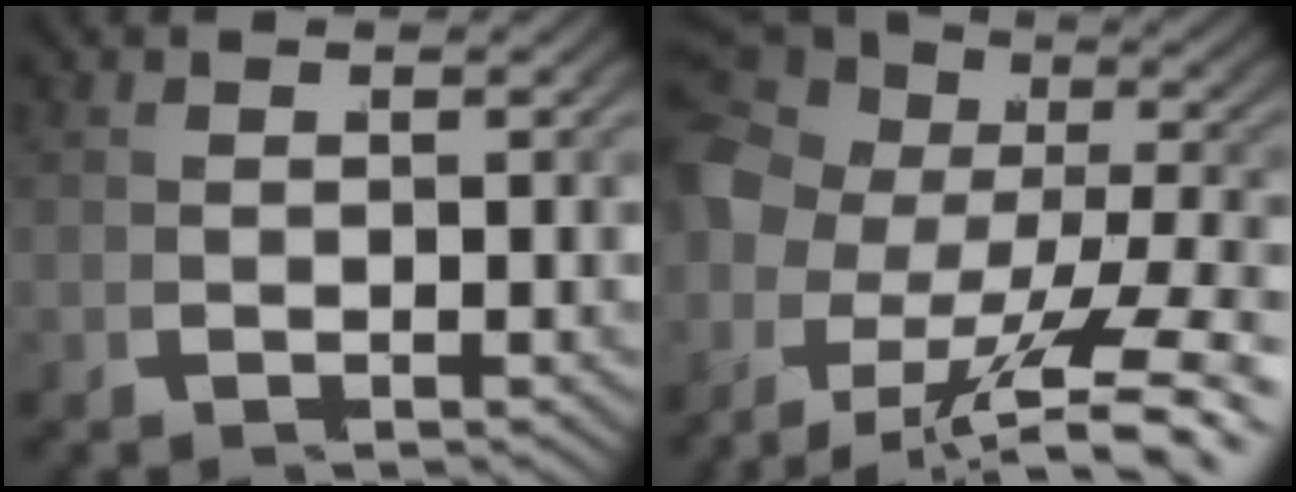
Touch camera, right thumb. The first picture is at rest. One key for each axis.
{"total": 9.3, "fx": -1.6, "fy": 6.2, "fz": 6.8, "tx": -0.119, "ty": -0.020, "tz": -0.018}